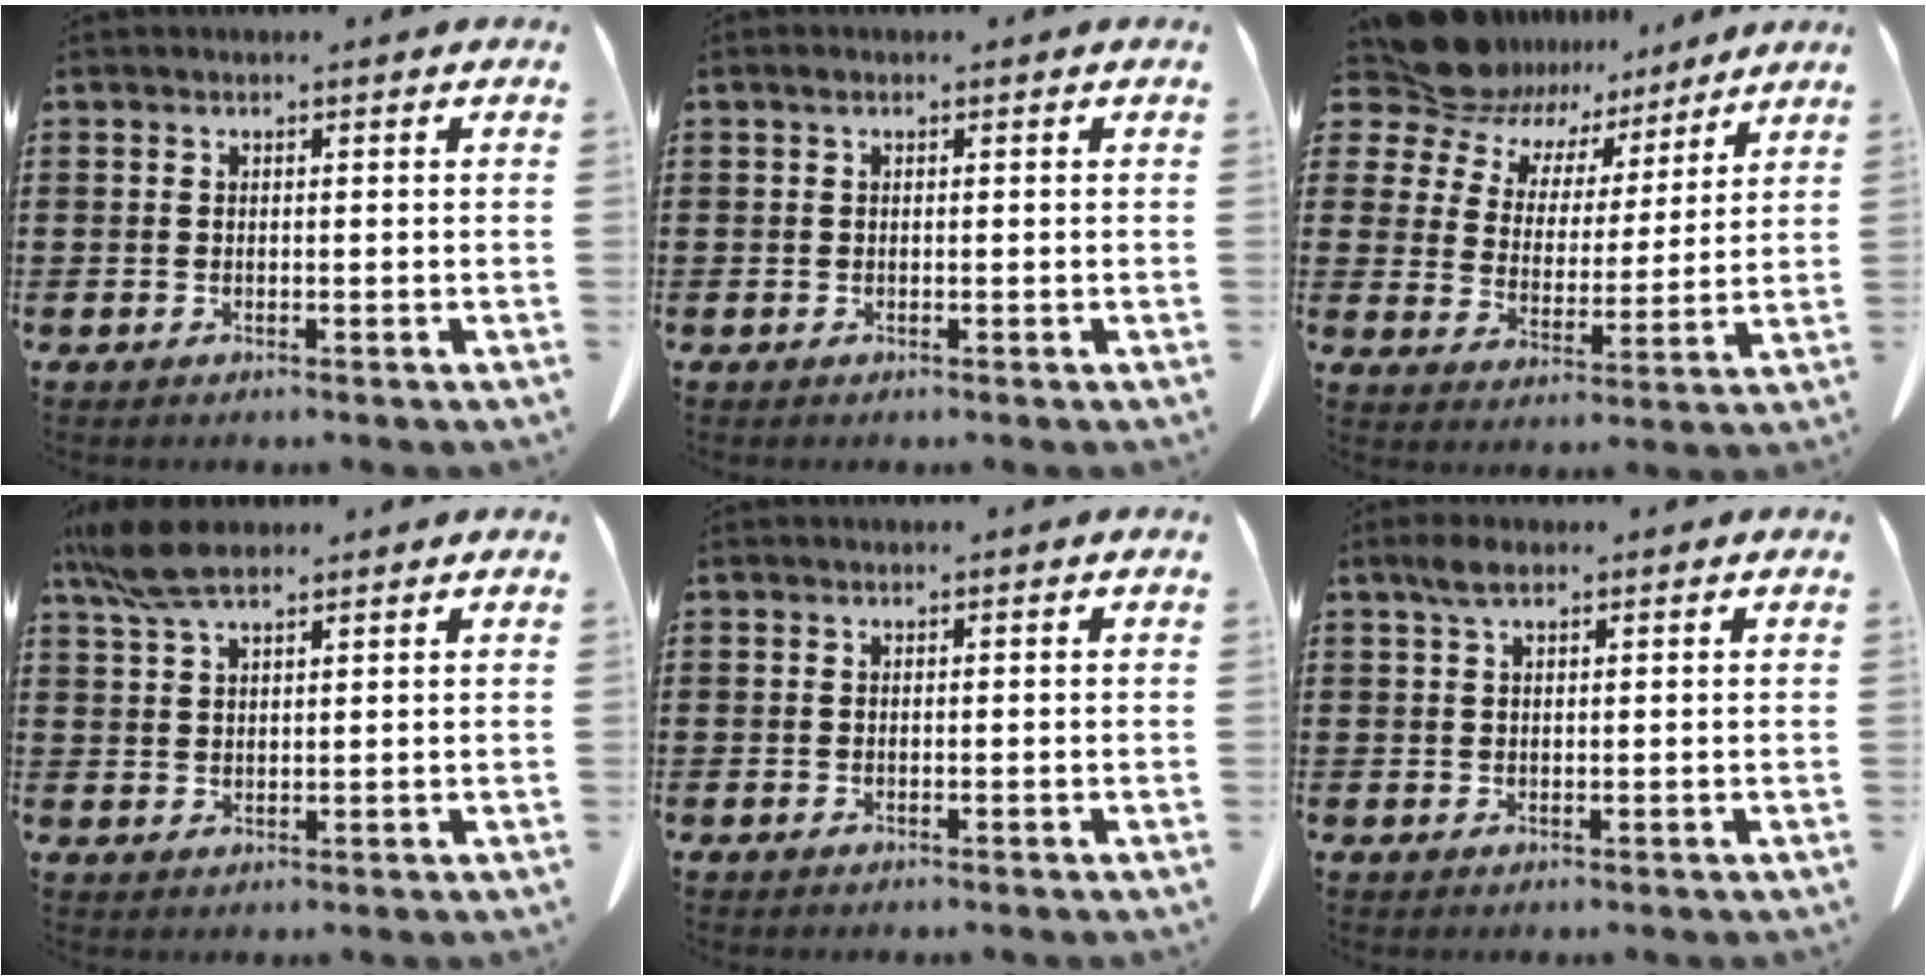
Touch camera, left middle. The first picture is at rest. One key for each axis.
{"total": 0.5, "fx": 0.2, "fy": 0.4, "fz": 0.3, "tx": -0.008, "ty": 0.003, "tz": 0.004}
{"total": 9.8, "fx": 8.9, "fy": 3.9, "fz": 1.4, "tx": -0.081, "ty": -0.048, "tz": 0.169}
{"total": 6.8, "fx": 4.8, "fy": 2.0, "fz": 4.3, "tx": -0.101, "ty": -0.003, "tz": 0.089}
{"total": 0.0}
{"total": 2.7, "fx": 1.6, "fy": 1.1, "fz": 1.9, "tx": -0.043, "ty": 0.005, "tz": 0.029}